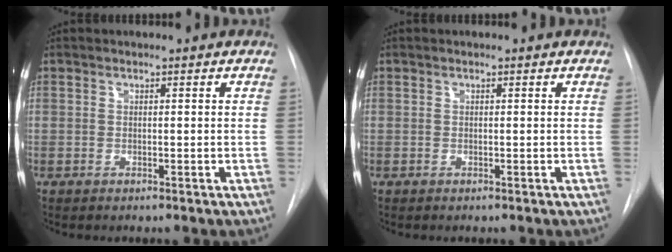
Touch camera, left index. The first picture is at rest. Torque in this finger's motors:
{"motor_torque": [-0.07, 0.08, 0.00, 0.00]}